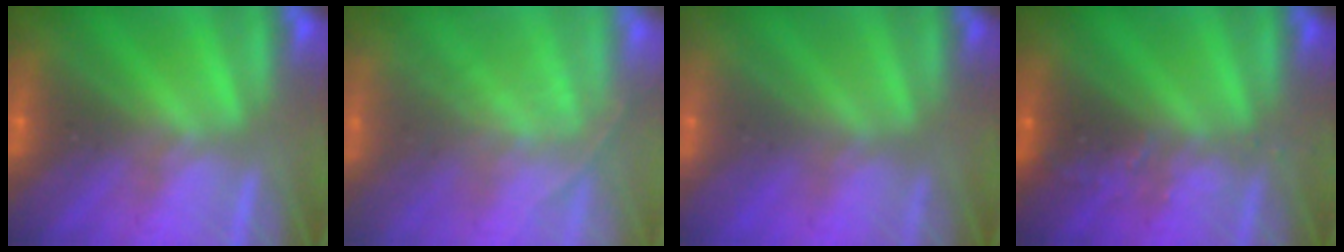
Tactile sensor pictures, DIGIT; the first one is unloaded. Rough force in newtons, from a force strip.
{"total": 1.7}
{"total": 2.9}
{"total": 2.5}